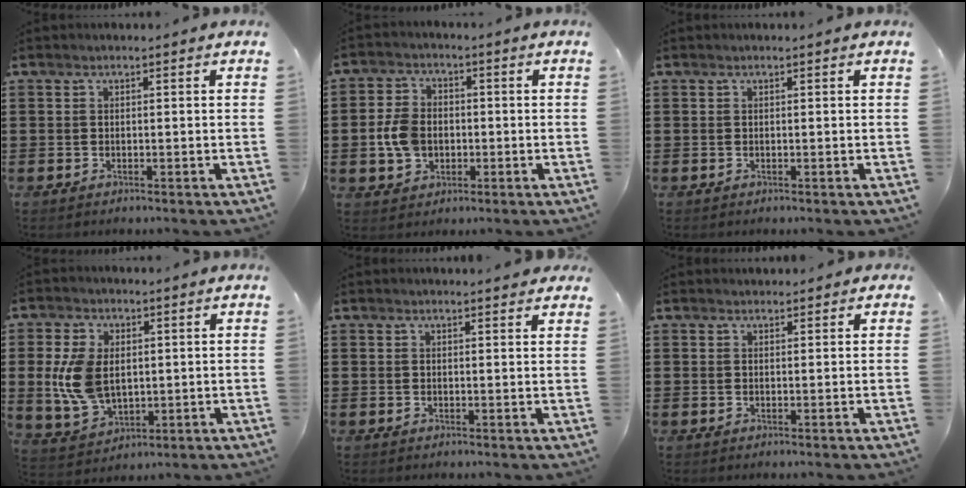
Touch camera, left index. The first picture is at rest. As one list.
[{"total": 6.2, "force": [-0.9, 4.7, 4.0], "torque": [-0.107, 0.003, -0.023]}, {"total": 0.0}, {"total": 9.4, "force": [0.8, 6.3, 6.9], "torque": [-0.182, 0.002, 0.008]}, {"total": 1.4, "force": [1.3, 0.1, 0.3], "torque": [-0.008, 0.002, 0.026]}, {"total": 0.9, "force": [0.7, 0.5, 0.0], "torque": [-0.002, 0.004, 0.015]}]